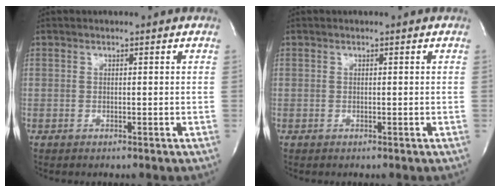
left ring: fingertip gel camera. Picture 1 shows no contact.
{"total": 0.0}